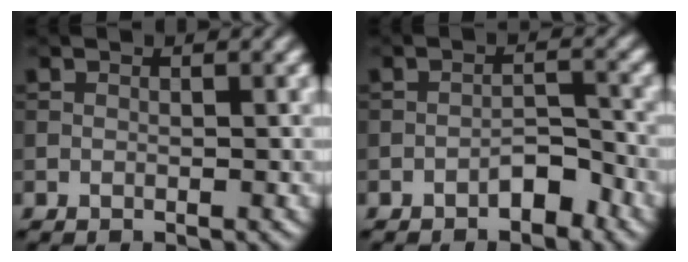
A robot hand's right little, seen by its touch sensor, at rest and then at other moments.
{"total": 2.5, "force": [-1.8, 0.9, 1.4], "torque": [-0.016, 0.012, -0.031]}